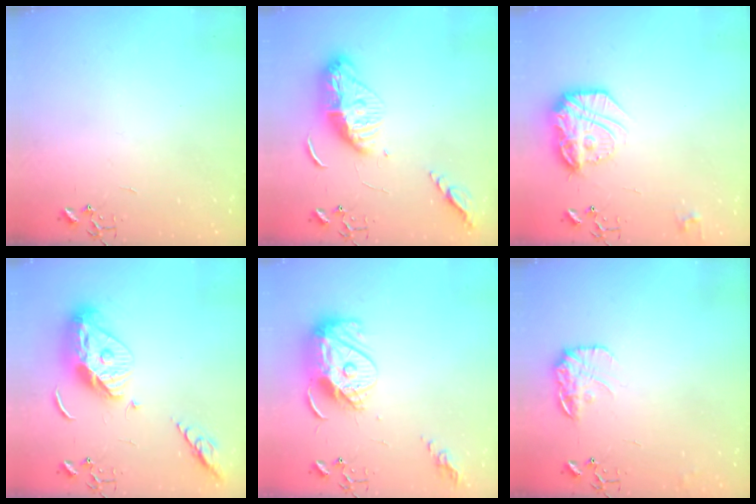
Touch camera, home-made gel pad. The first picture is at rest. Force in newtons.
{"total": 14.6, "press": 14.5, "slide": 1.2}
{"total": 19.0, "press": 19.0, "slide": 1.7}
{"total": 15.9, "press": 15.8, "slide": 1.5}
{"total": 15.1, "press": 15.0, "slide": 1.1}
{"total": 13.2, "press": 13.2, "slide": 0.6}